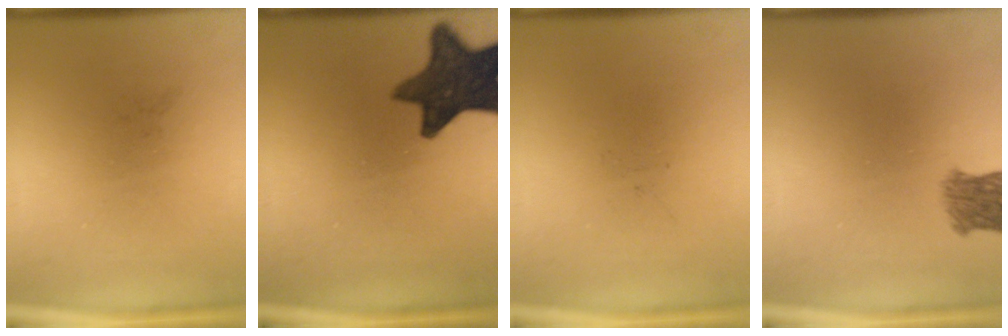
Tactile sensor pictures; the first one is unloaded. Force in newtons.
{"total": 12.9}
{"total": 0.0}
{"total": 3.6}